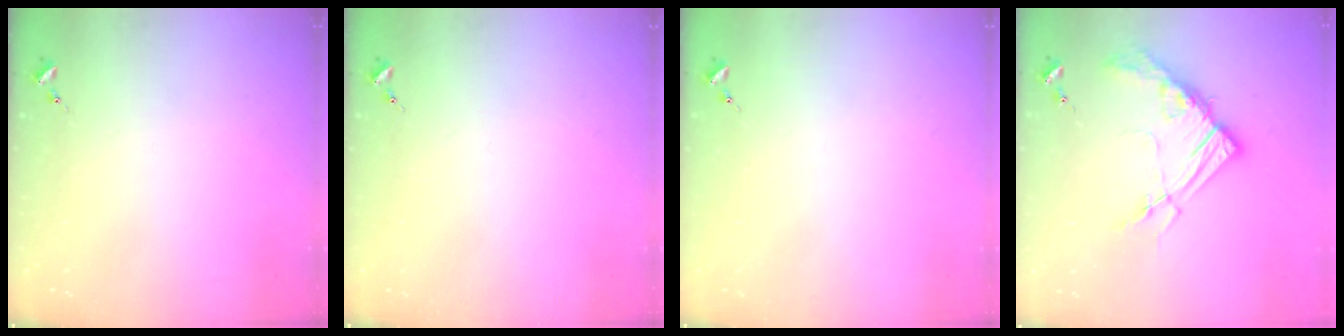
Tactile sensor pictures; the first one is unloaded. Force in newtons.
{"total": 0.0}
{"total": 0.0}
{"total": 14.1, "press": 14.0, "slide": 1.5}